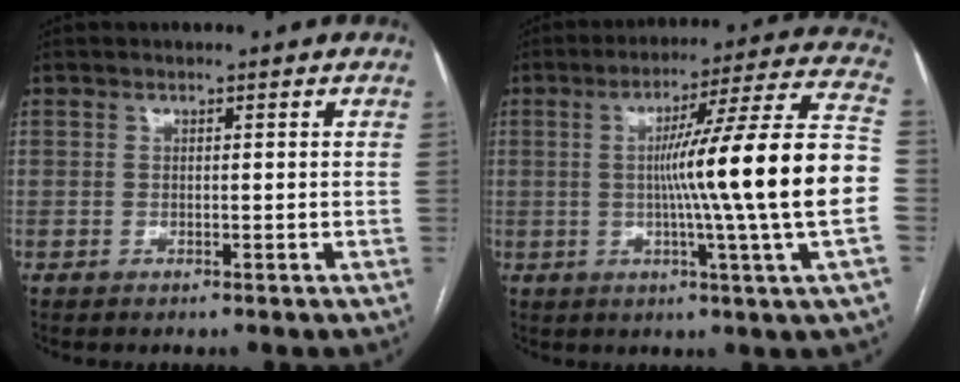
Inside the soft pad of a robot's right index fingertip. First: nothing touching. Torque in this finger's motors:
{"motor_torque": [2.14, 0.00, 1.05, 0.21]}